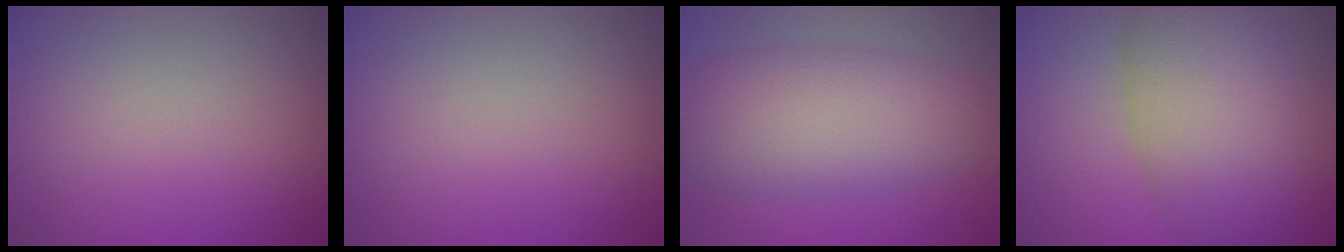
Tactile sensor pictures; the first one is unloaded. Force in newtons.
{"total": 0.0}
{"total": 7.7, "press": 7.7, "slide": 0.2}
{"total": 10.1, "press": 10.1, "slide": 0.5}